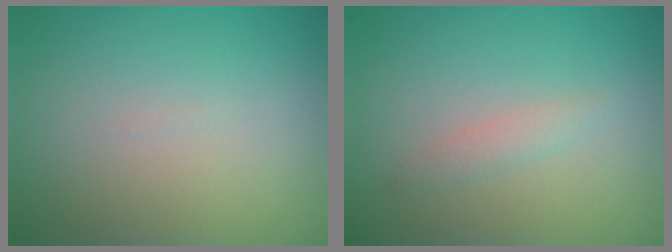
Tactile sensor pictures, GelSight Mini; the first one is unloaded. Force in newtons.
{"total": 1.2, "press": 1.2, "slide": 0.1}